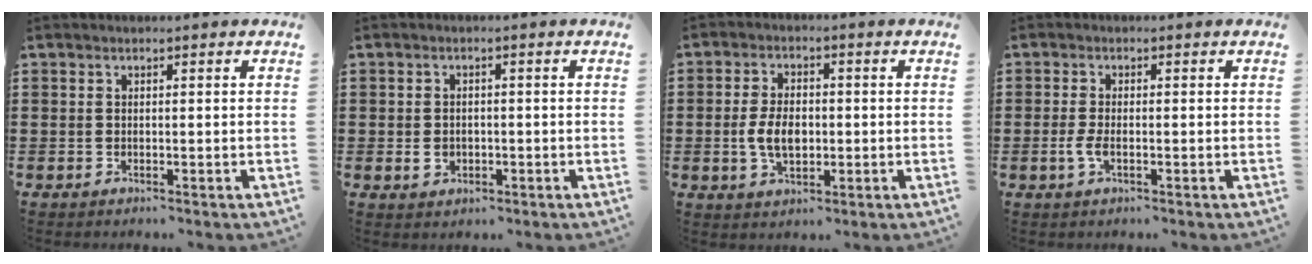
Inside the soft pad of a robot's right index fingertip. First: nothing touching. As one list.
[{"total": 2.1, "force": [-0.4, 1.7, 1.2], "torque": [-0.026, 0.004, -0.010]}, {"total": 5.5, "force": [-0.7, 3.2, 4.4], "torque": [-0.089, -0.001, -0.016]}, {"total": 2.4, "force": [-0.7, 0.7, 2.2], "torque": [-0.053, -0.006, -0.016]}]